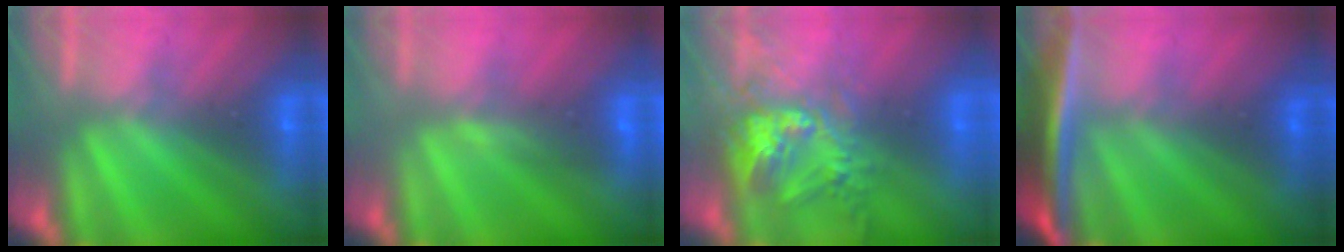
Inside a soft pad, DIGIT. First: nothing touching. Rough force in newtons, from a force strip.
{"total": 5.0}
{"total": 9.6}
{"total": 5.9}